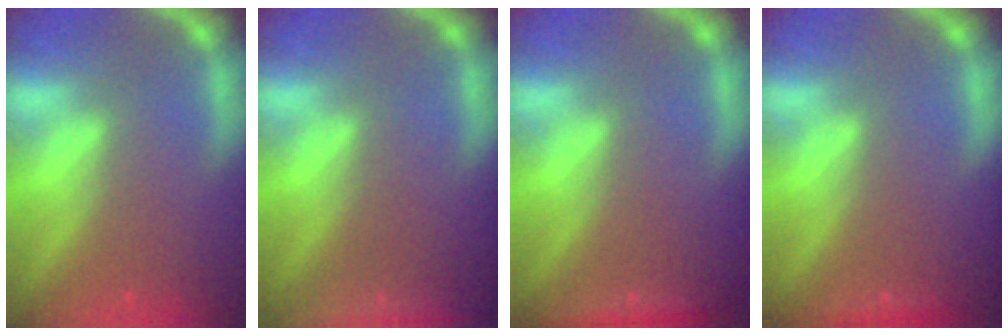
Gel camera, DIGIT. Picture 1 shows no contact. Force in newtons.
{"total": 8.5}
{"total": 1.9}
{"total": 0.9}